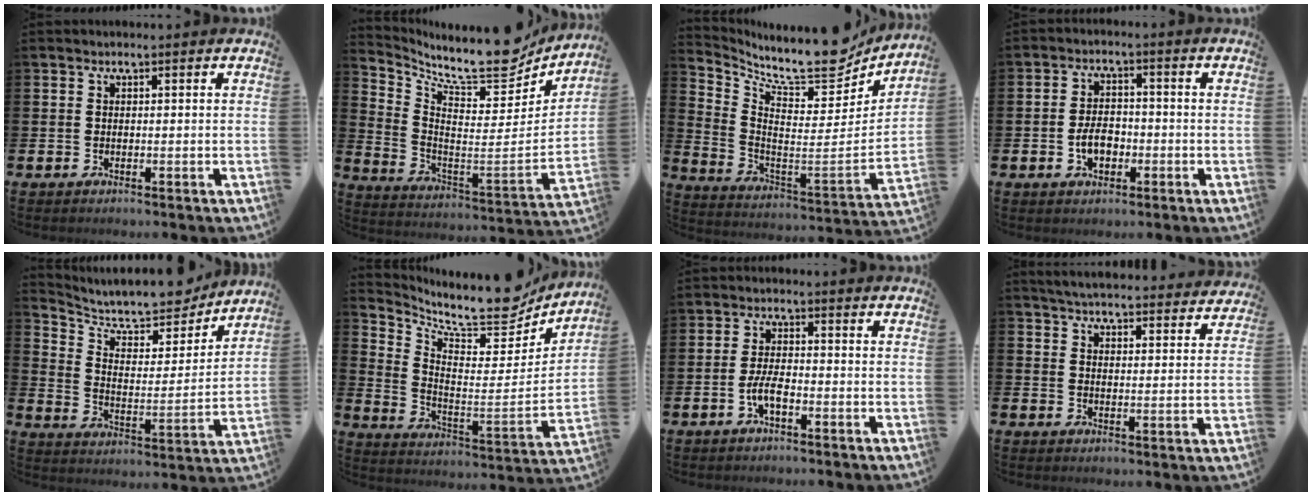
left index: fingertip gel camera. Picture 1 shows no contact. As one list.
[{"total": 10.1, "force": [8.7, 3.2, 4.2], "torque": [-0.079, -0.085, 0.142]}, {"total": 11.1, "force": [9.6, 3.1, 4.6], "torque": [-0.091, -0.087, 0.157]}, {"total": 3.9, "force": [-1.2, 2.6, 2.7], "torque": [-0.036, 0.000, -0.027]}, {"total": 10.5, "force": [9.6, 3.0, 3.2], "torque": [-0.083, -0.073, 0.162]}, {"total": 9.9, "force": [8.6, 3.2, 3.8], "torque": [-0.072, -0.084, 0.141]}, {"total": 3.6, "force": [-1.4, 1.3, 3.1], "torque": [-0.061, 0.004, -0.027]}, {"total": 5.1, "force": [5.0, 0.6, 0.6], "torque": [-0.026, -0.038, 0.088]}]